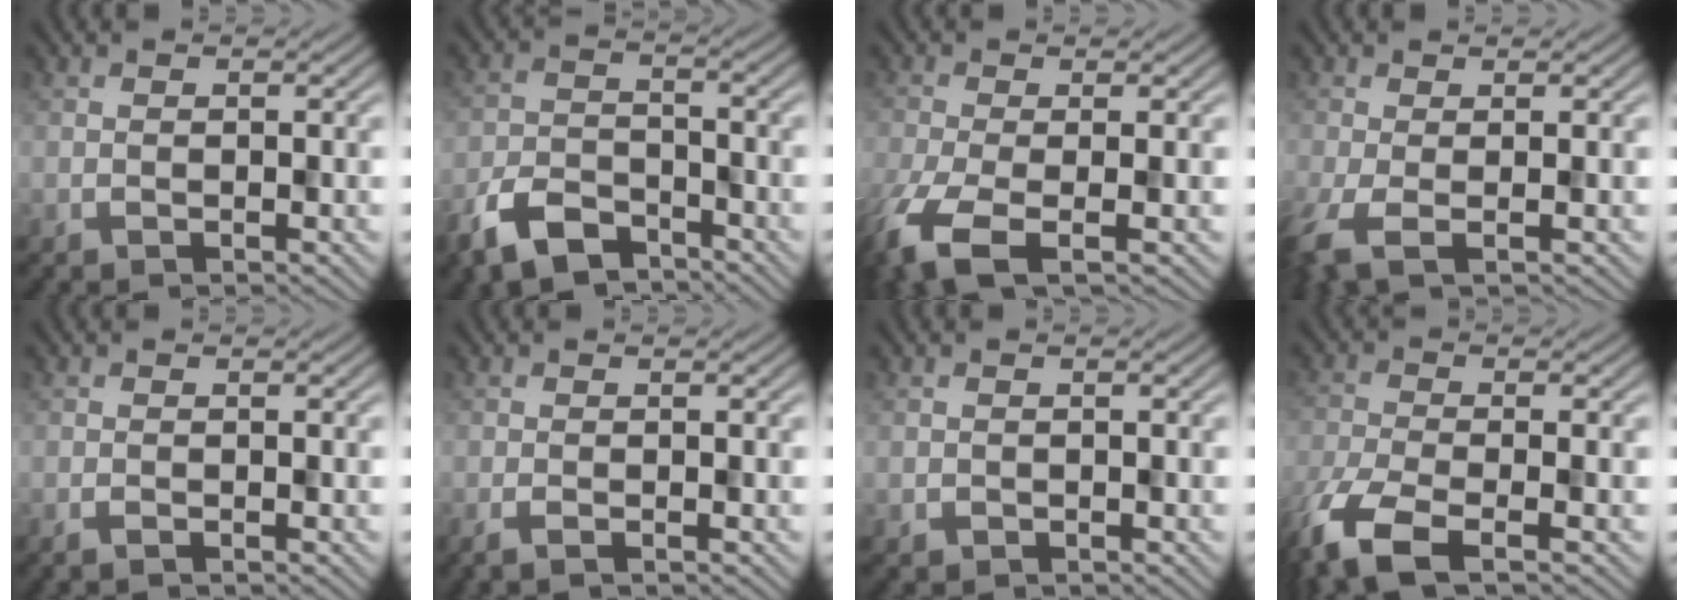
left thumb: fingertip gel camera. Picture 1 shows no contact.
{"total": 6.7, "force": [-5.2, 3.1, 2.7], "torque": [-0.053, -0.008, -0.112]}
{"total": 6.3, "force": [-3.4, 2.0, 4.9], "torque": [-0.100, -0.017, -0.066]}
{"total": 4.4, "force": [-1.7, 1.5, 3.8], "torque": [-0.079, -0.008, -0.029]}
{"total": 0.8, "force": [-0.6, 0.2, 0.4], "torque": [-0.008, -0.001, -0.010]}
{"total": 1.5, "force": [-0.9, 0.3, 1.1], "torque": [-0.021, 0.000, -0.016]}
{"total": 0.6, "force": [-0.1, 0.5, -0.3], "torque": [0.008, -0.001, 0.000]}
{"total": 6.6, "force": [-4.4, 2.2, 4.5], "torque": [-0.095, -0.017, -0.090]}